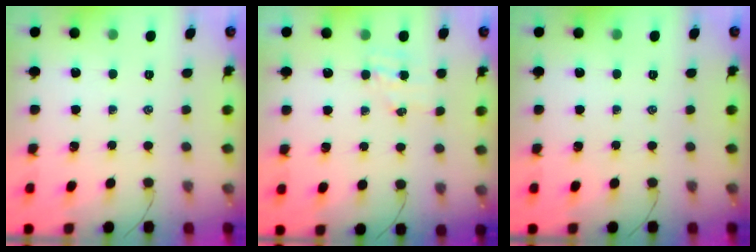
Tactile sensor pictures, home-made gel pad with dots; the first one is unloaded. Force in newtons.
{"total": 4.7, "press": 4.6, "slide": 1.0}
{"total": 0.0}